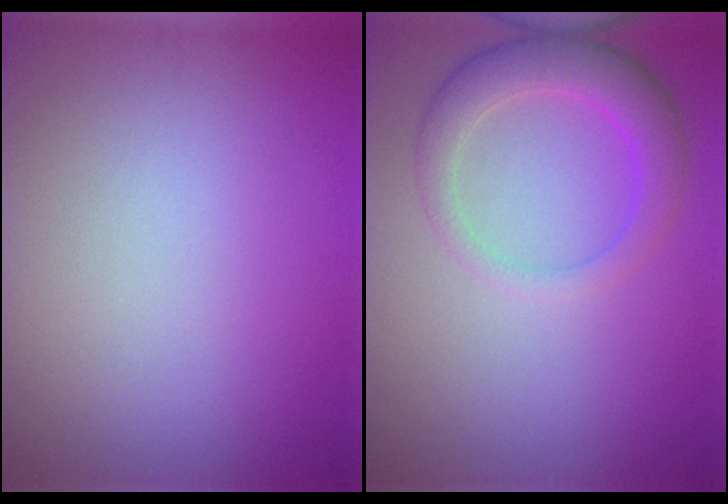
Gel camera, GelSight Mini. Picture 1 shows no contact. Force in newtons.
{"total": 3.8, "press": 3.8, "slide": 0.2}